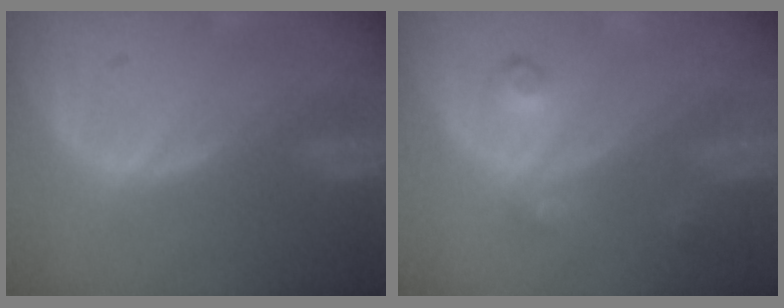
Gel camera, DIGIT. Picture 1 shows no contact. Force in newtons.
{"total": 3.6, "press": 3.3, "slide": 1.4}